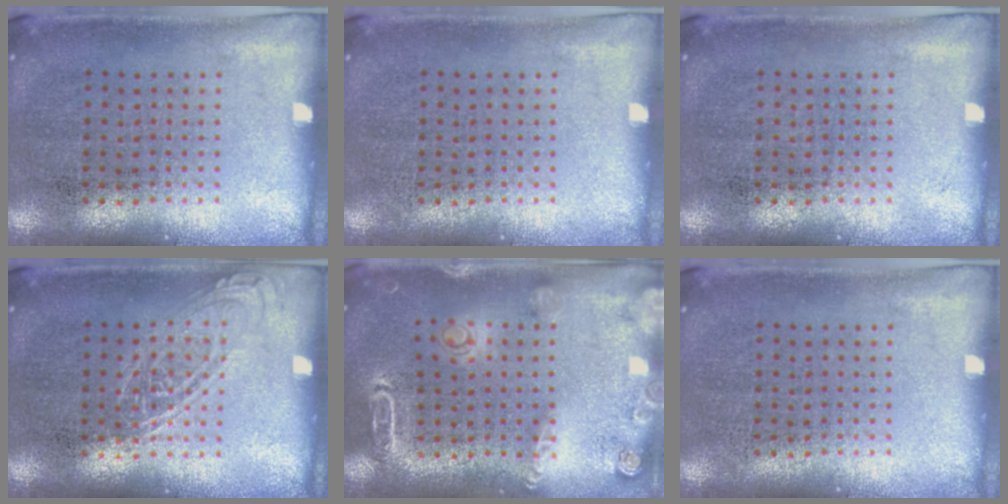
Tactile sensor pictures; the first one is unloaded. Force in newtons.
{"total": 0.0}
{"total": 0.0}
{"total": 1.0, "press": 1.0, "slide": 0.1}
{"total": 1.8, "press": 1.8, "slide": 0.4}
{"total": 0.0}